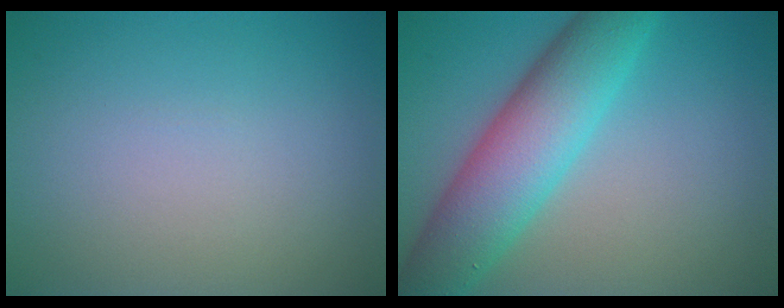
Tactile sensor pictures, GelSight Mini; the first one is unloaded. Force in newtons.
{"total": 8.3, "press": 8.3, "slide": 0.2}